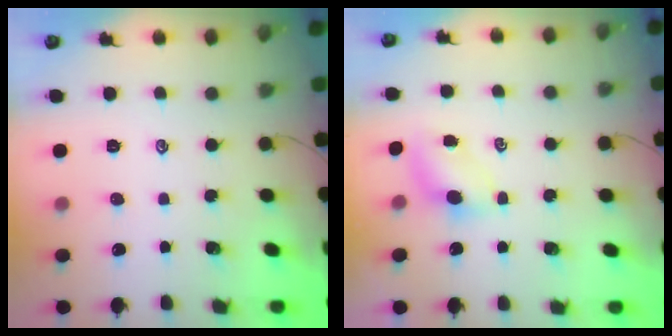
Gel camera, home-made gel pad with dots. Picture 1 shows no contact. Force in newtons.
{"total": 4.7, "press": 4.7, "slide": 0.5}